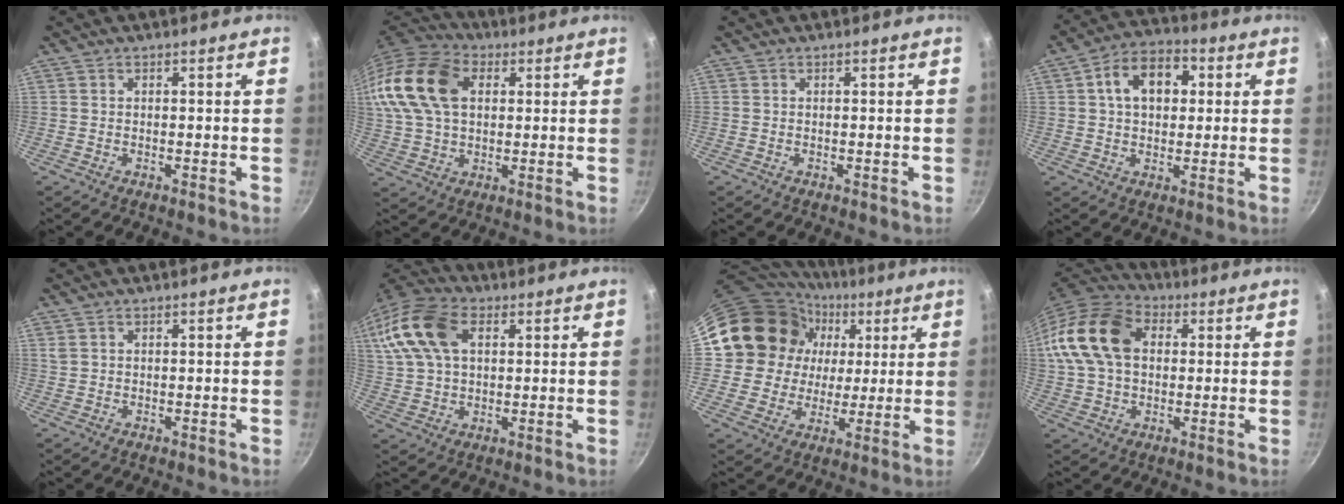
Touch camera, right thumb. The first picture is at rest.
{"total": 21.9, "force": [6.0, 14.9, 14.9], "torque": [-0.318, 0.022, 0.099]}
{"total": 0.0}
{"total": 11.1, "force": [2.4, 7.7, 7.7], "torque": [-0.090, 0.018, 0.026]}
{"total": 0.9, "force": [0.6, 0.4, 0.5], "torque": [-0.009, 0.001, 0.014]}
{"total": 19.0, "force": [6.3, 12.3, 13.1], "torque": [-0.279, 0.019, 0.108]}
{"total": 17.9, "force": [5.3, 15.8, 6.3], "torque": [-0.098, 0.005, 0.092]}
{"total": 16.2, "force": [2.8, 11.5, 11.1], "torque": [-0.196, 0.023, 0.036]}